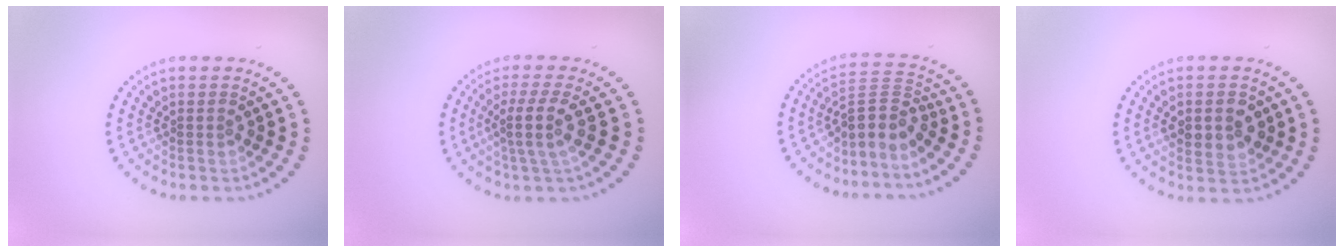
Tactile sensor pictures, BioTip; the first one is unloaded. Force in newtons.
{"total": 3.1, "press": 2.5, "slide": 1.9}
{"total": 3.3, "press": 2.7, "slide": 1.9}
{"total": 3.2, "press": 3.2, "slide": 0.5}